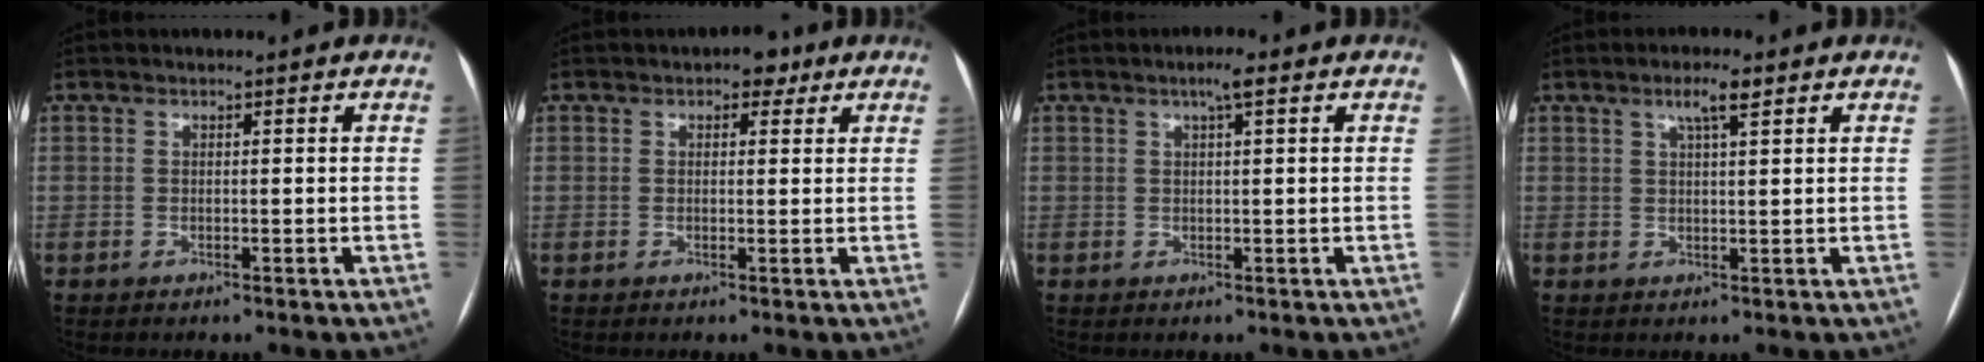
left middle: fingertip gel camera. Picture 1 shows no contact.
{"total": 2.7, "force": [1.6, 1.6, 1.4], "torque": [-0.017, 0.013, 0.018]}
{"total": 2.2, "force": [1.1, 0.1, 1.9], "torque": [-0.035, 0.007, 0.018]}
{"total": 3.5, "force": [2.0, 0.3, 2.8], "torque": [-0.053, 0.005, 0.035]}